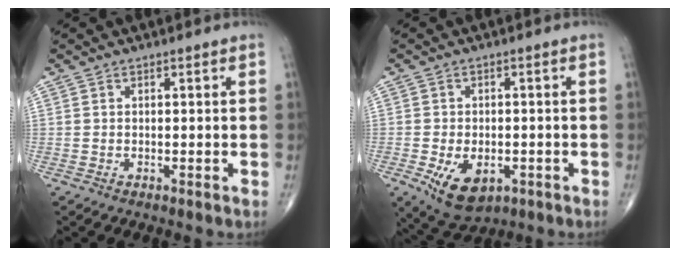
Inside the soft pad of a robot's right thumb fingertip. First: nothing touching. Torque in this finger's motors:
{"motor_torque": [0.10, 0.36, 0.52, 0.24, 0.06]}